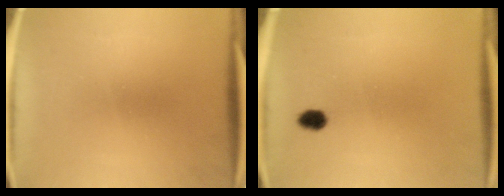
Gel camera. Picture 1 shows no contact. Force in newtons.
{"total": 2.3}